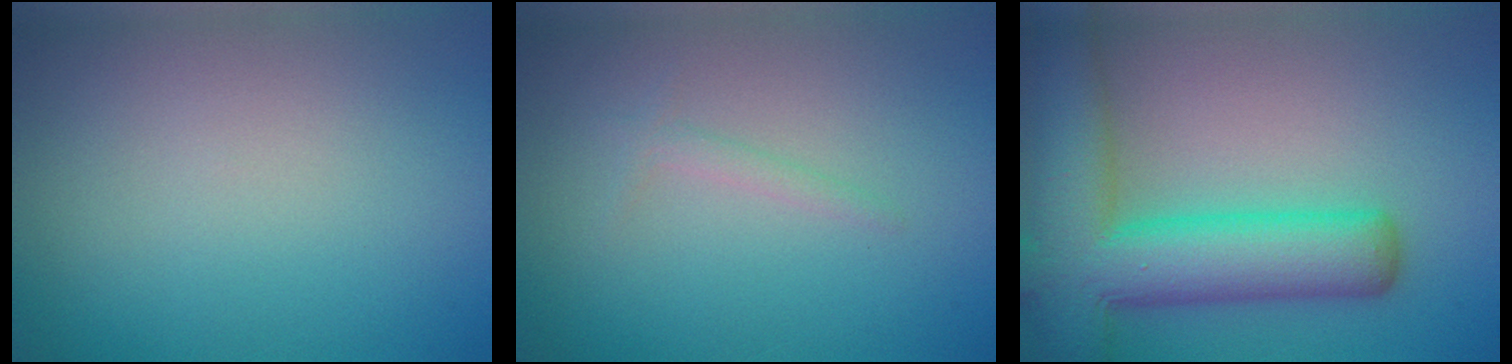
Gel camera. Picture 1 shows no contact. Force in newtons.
{"total": 0.9, "press": 0.9, "slide": 0.0}
{"total": 10.2, "press": 10.2, "slide": 0.6}